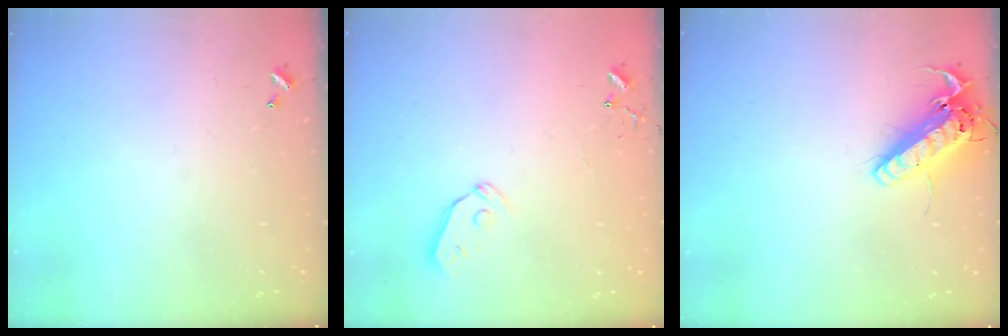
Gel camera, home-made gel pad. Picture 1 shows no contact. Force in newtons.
{"total": 5.6, "press": 5.6, "slide": 0.7}
{"total": 16.4, "press": 16.2, "slide": 2.7}